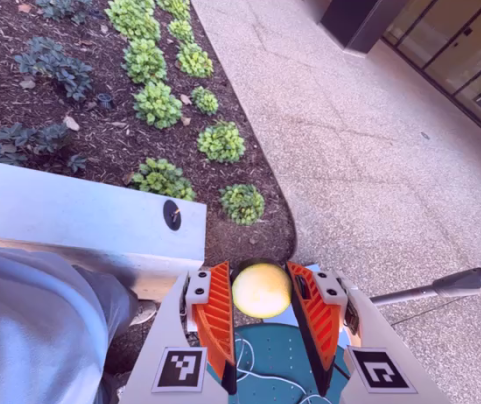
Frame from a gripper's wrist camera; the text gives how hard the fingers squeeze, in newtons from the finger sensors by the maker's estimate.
{"total": 8.8, "left": 8.7, "right": 8.9}